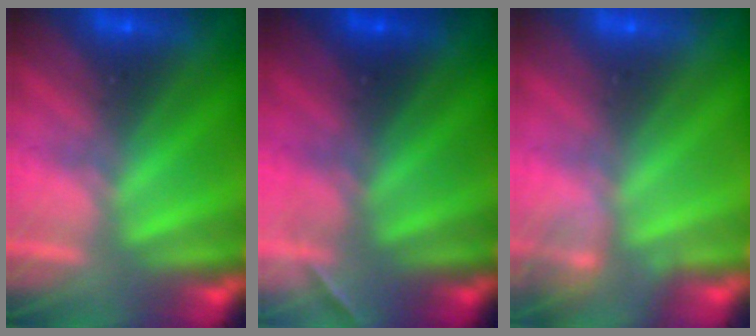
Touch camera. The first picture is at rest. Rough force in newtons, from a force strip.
{"total": 1.7}
{"total": 1.8}